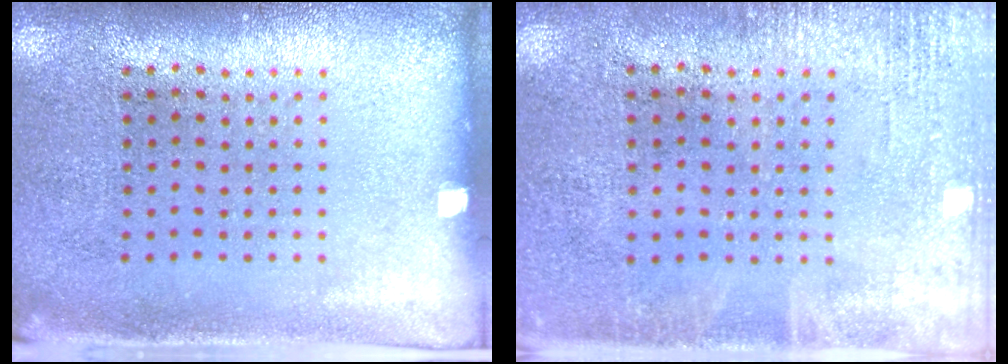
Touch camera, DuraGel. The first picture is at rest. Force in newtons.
{"total": 1.9, "press": 1.9, "slide": 0.2}